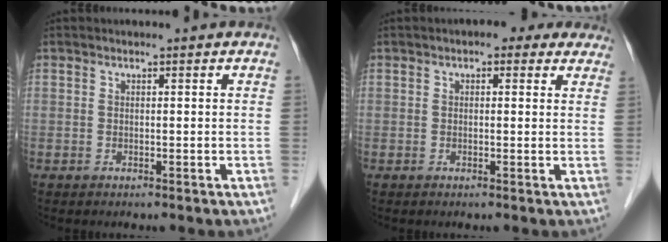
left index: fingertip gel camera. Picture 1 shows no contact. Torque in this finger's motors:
{"motor_torque": [1.06, -1.08, 0.51, 0.04]}